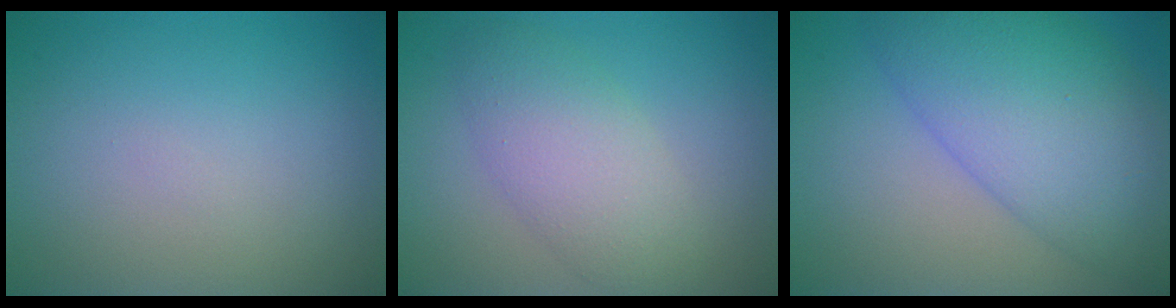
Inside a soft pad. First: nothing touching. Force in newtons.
{"total": 4.6, "press": 4.6, "slide": 0.0}
{"total": 9.9, "press": 9.9, "slide": 0.3}